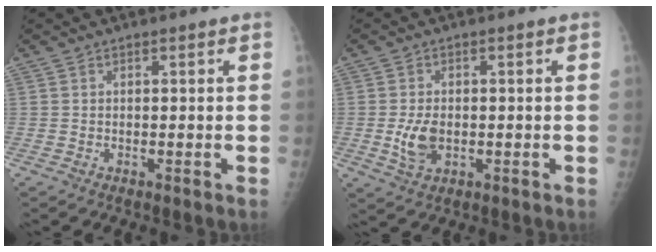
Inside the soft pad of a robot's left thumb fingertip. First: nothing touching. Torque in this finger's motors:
{"motor_torque": [-0.32, 0.56, 0.51, 0.04, 0.08]}